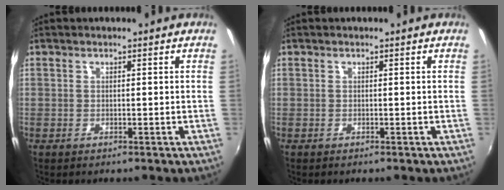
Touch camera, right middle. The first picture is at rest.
{"total": 0.0}